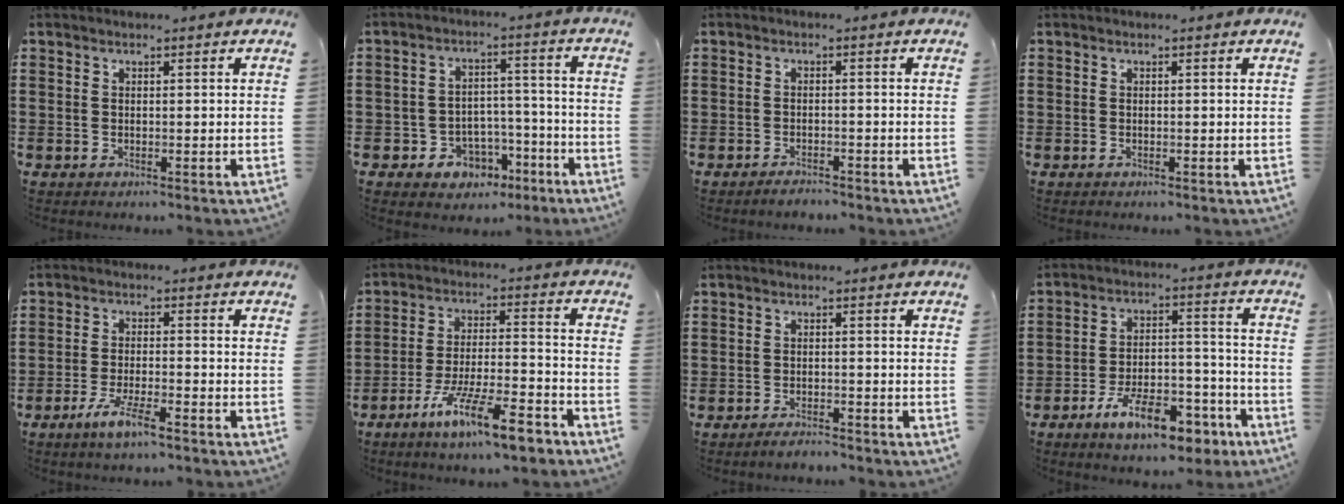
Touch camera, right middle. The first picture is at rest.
{"total": 4.9, "force": [-3.3, 3.5, 1.0], "torque": [-0.026, 0.020, -0.064]}
{"total": 1.5, "force": [-1.4, 0.1, 0.4], "torque": [-0.010, -0.002, -0.027]}
{"total": 0.0}
{"total": 5.1, "force": [-3.4, 0.6, 3.8], "torque": [-0.081, -0.007, -0.062]}
{"total": 11.6, "force": [-8.2, 2.0, 7.9], "torque": [-0.141, 0.019, -0.154]}
{"total": 1.8, "force": [-1.8, 0.1, 0.5], "torque": [-0.012, -0.001, -0.033]}
{"total": 11.2, "force": [-7.5, 4.1, 7.3], "torque": [-0.129, 0.027, -0.136]}